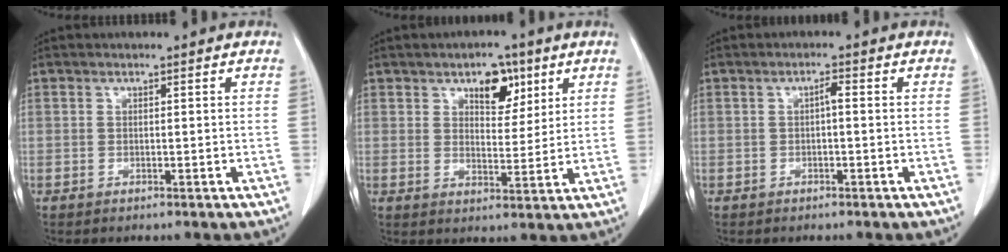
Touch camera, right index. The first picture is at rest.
{"total": 6.3, "force": [3.6, 3.4, 4.0], "torque": [-0.055, 0.006, 0.057]}
{"total": 1.3, "force": [0.0, 0.3, 1.3], "torque": [-0.022, 0.004, 0.001]}